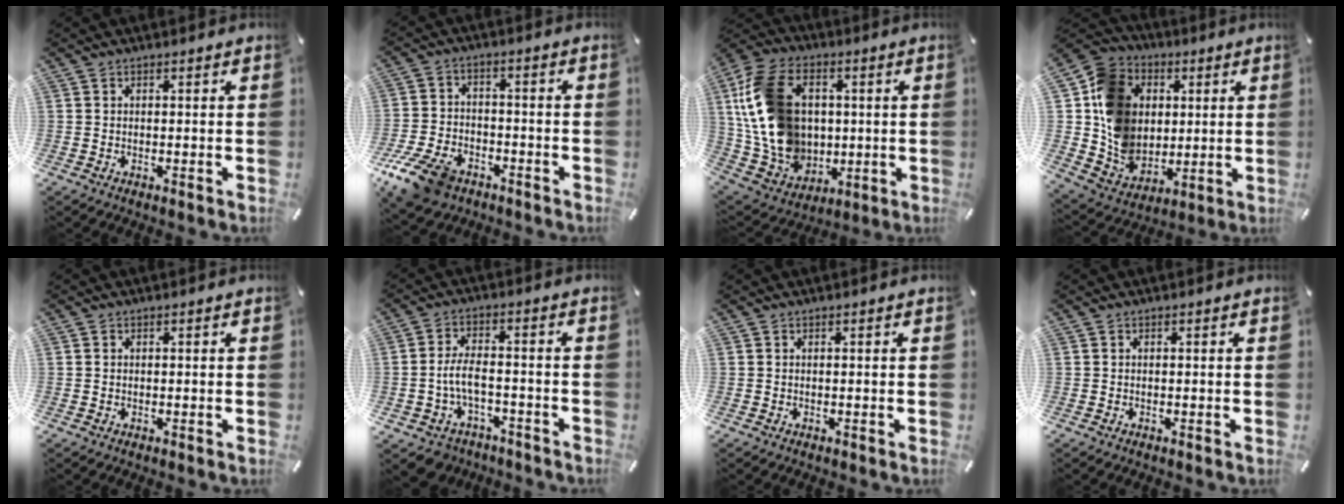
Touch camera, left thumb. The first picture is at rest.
{"total": 11.1, "force": [-7.2, 6.6, 5.3], "torque": [-0.107, 0.042, -0.132]}
{"total": 20.0, "force": [2.9, 15.7, 12.0], "torque": [-0.265, -0.005, 0.061]}
{"total": 15.3, "force": [1.6, 13.9, 6.3], "torque": [-0.140, 0.002, 0.041]}
{"total": 0.6, "force": [0.0, 0.6, 0.2], "torque": [-0.004, 0.004, -0.001]}
{"total": 7.0, "force": [-2.8, 4.6, 4.6], "torque": [-0.097, 0.020, -0.052]}
{"total": 0.0}
{"total": 0.0}